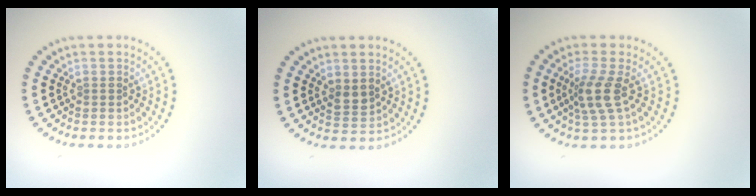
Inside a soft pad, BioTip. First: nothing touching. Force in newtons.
{"total": 1.4, "press": 1.3, "slide": 0.6}
{"total": 2.9, "press": 2.1, "slide": 1.9}